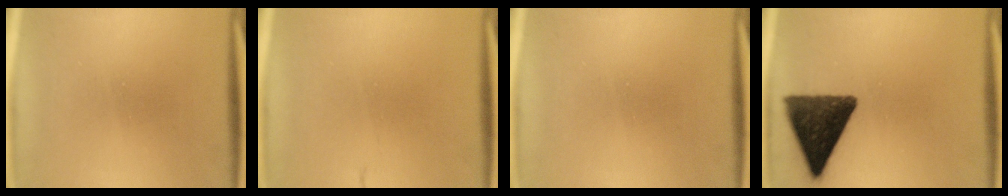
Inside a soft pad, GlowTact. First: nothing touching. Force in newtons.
{"total": 1.6}
{"total": 0.0}
{"total": 13.8}